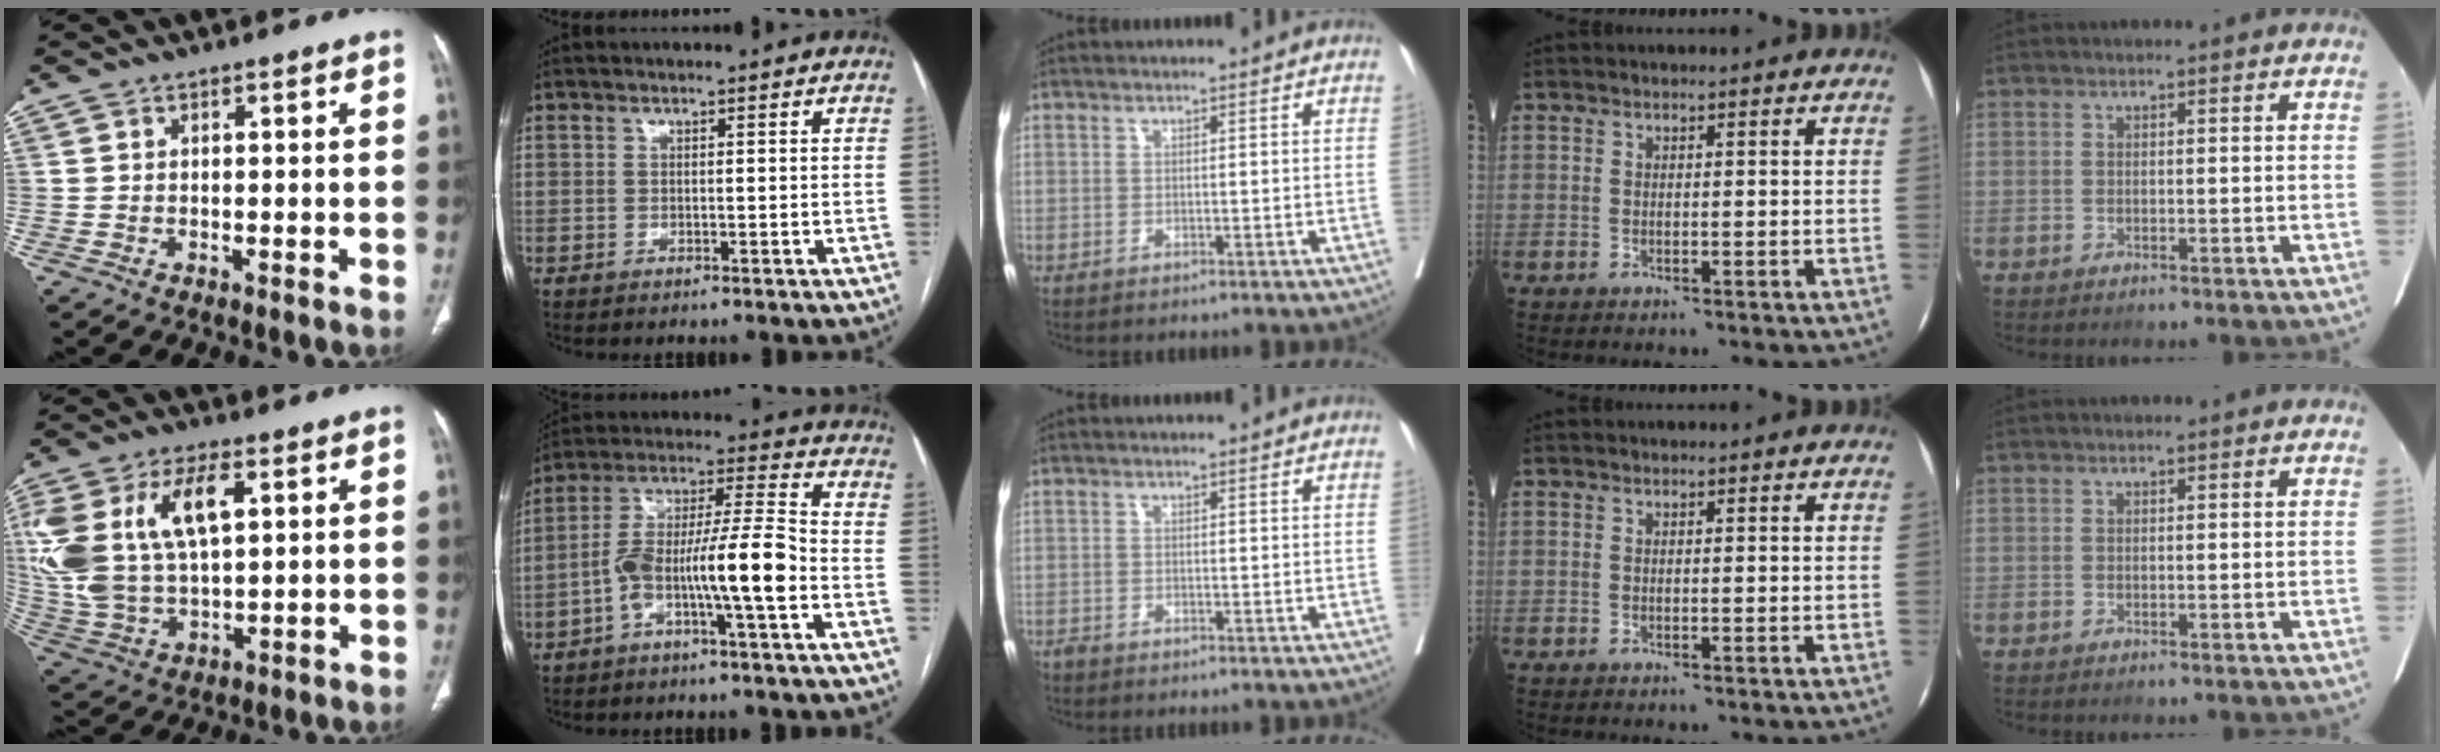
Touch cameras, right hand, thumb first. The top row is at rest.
{"thumb": {"total": 20.5, "force": [5.7, 10.9, 16.4], "torque": [-0.355, 0.002, 0.112]}, "index": {"total": 12.6, "force": [-4.3, 0.7, 11.8], "torque": [-0.213, 0.027, -0.077]}, "middle": {"total": 0.7, "force": [-0.7, 0.0, 0.1], "torque": [-0.007, -0.002, -0.017]}}